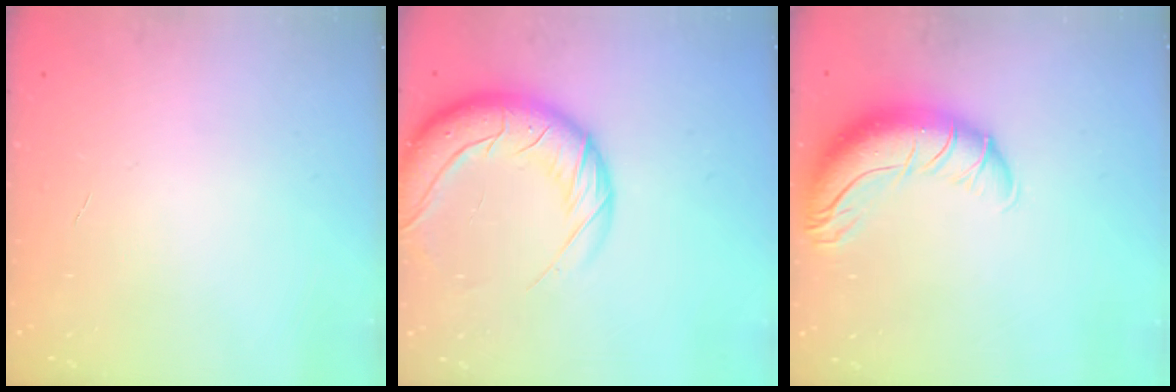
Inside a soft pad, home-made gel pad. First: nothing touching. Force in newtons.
{"total": 19.3, "press": 18.6, "slide": 5.1}
{"total": 13.1, "press": 12.7, "slide": 3.1}